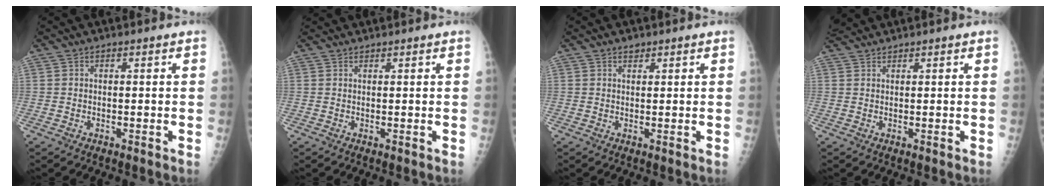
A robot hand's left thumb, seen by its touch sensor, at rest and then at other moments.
{"total": 0.6, "force": [0.5, 0.1, -0.1], "torque": [0.006, -0.002, 0.009]}
{"total": 1.1, "force": [0.8, 0.6, 0.3], "torque": [0.003, -0.005, 0.011]}
{"total": 2.4, "force": [2.4, 0.4, 0.3], "torque": [-0.007, 0.015, 0.050]}